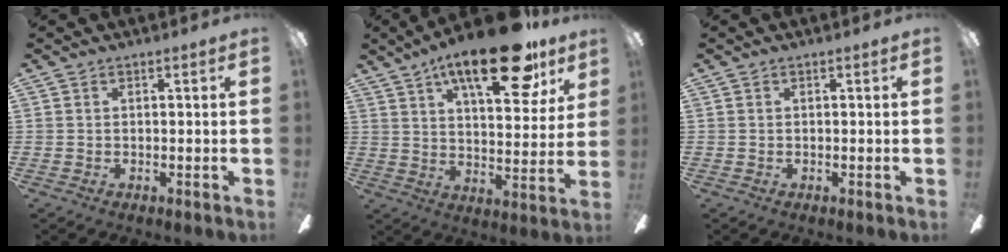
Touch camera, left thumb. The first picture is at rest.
{"total": 21.2, "force": [13.2, 7.6, 14.8], "torque": [-0.220, -0.063, 0.206]}
{"total": 0.0}